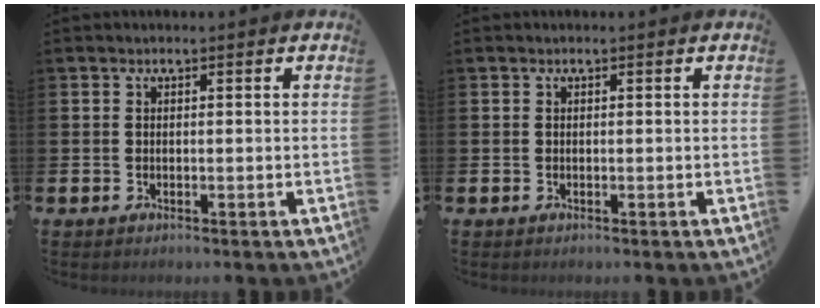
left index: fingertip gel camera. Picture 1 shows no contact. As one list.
[{"total": 0.0}]